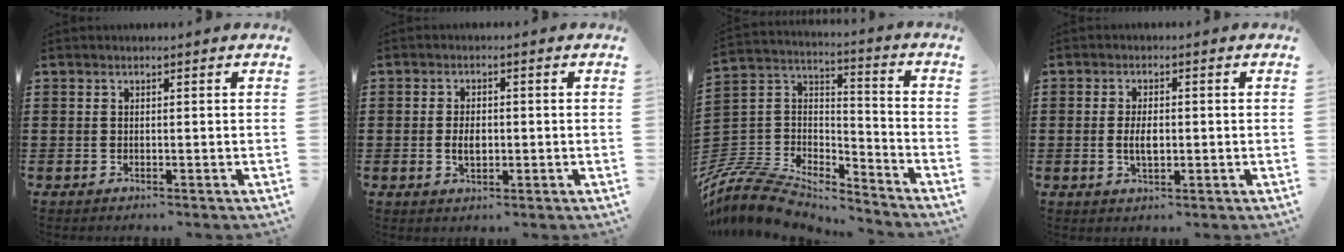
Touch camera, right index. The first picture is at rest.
{"total": 3.2, "force": [-0.3, 1.9, 2.5], "torque": [-0.041, 0.001, -0.008]}
{"total": 9.4, "force": [-8.5, 3.1, 2.6], "torque": [-0.075, 0.003, -0.172]}
{"total": 3.7, "force": [-0.2, 1.7, 3.2], "torque": [-0.052, 0.000, -0.006]}